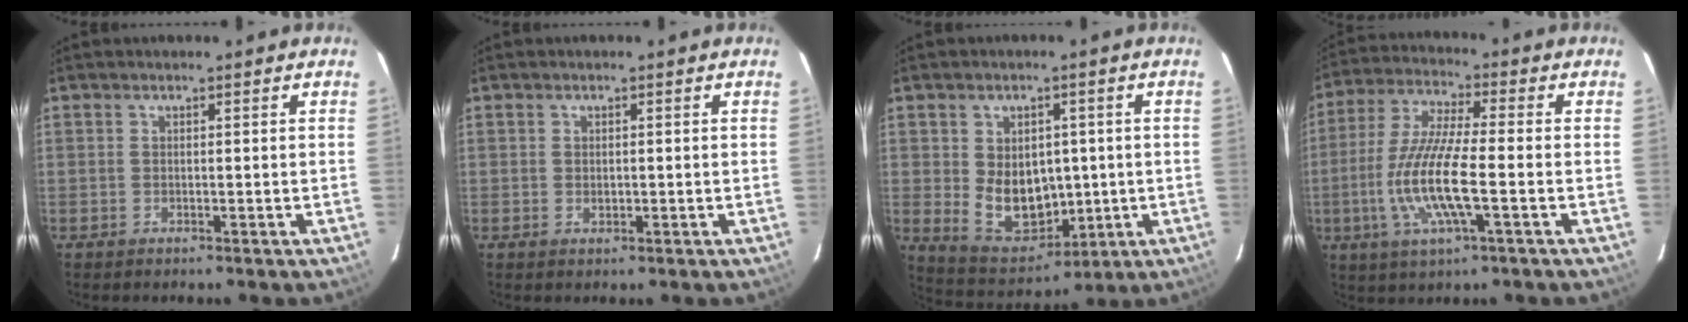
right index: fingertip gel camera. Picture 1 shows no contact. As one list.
[{"total": 1.2, "force": [0.0, 1.0, 0.6], "torque": [-0.008, 0.000, 0.002]}, {"total": 11.2, "force": [-0.2, 8.5, 7.3], "torque": [-0.142, -0.010, 0.028]}, {"total": 13.5, "force": [-3.2, 2.3, 12.9], "torque": [-0.266, -0.011, -0.061]}]